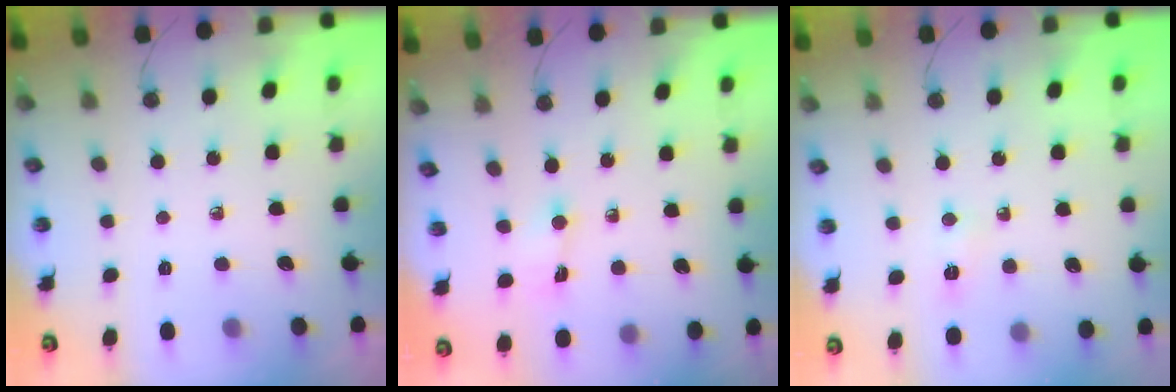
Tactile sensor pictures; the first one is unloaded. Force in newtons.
{"total": 1.0, "press": 0.9, "slide": 0.5}
{"total": 3.4, "press": 1.8, "slide": 2.8}